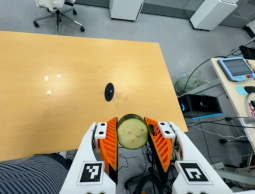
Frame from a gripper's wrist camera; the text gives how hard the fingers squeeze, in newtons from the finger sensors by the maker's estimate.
{"total": 8.8, "left": 7.8, "right": 9.8}